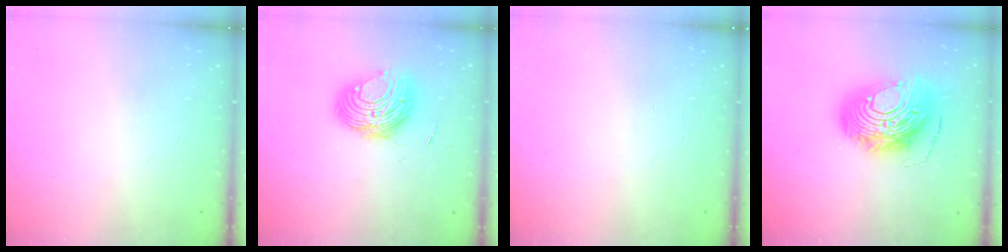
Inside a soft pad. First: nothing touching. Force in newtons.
{"total": 10.7, "press": 10.7, "slide": 0.6}
{"total": 0.0}
{"total": 18.2, "press": 18.1, "slide": 1.7}